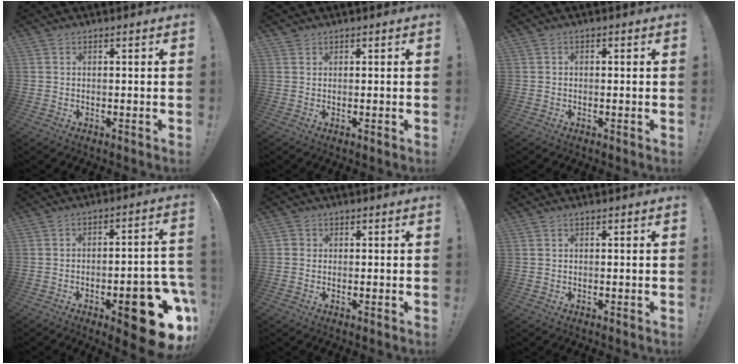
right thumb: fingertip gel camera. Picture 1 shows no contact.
{"total": 1.3, "force": [1.1, 0.7, 0.0], "torque": [0.007, -0.002, 0.020]}
{"total": 0.7, "force": [-0.5, 0.4, 0.3], "torque": [-0.006, 0.002, -0.009]}
{"total": 17.9, "force": [-7.6, 6.2, 15.0], "torque": [-0.163, 0.042, -0.101]}
{"total": 1.5, "force": [0.2, 1.5, 0.4], "torque": [-0.007, 0.005, 0.003]}
{"total": 0.0}